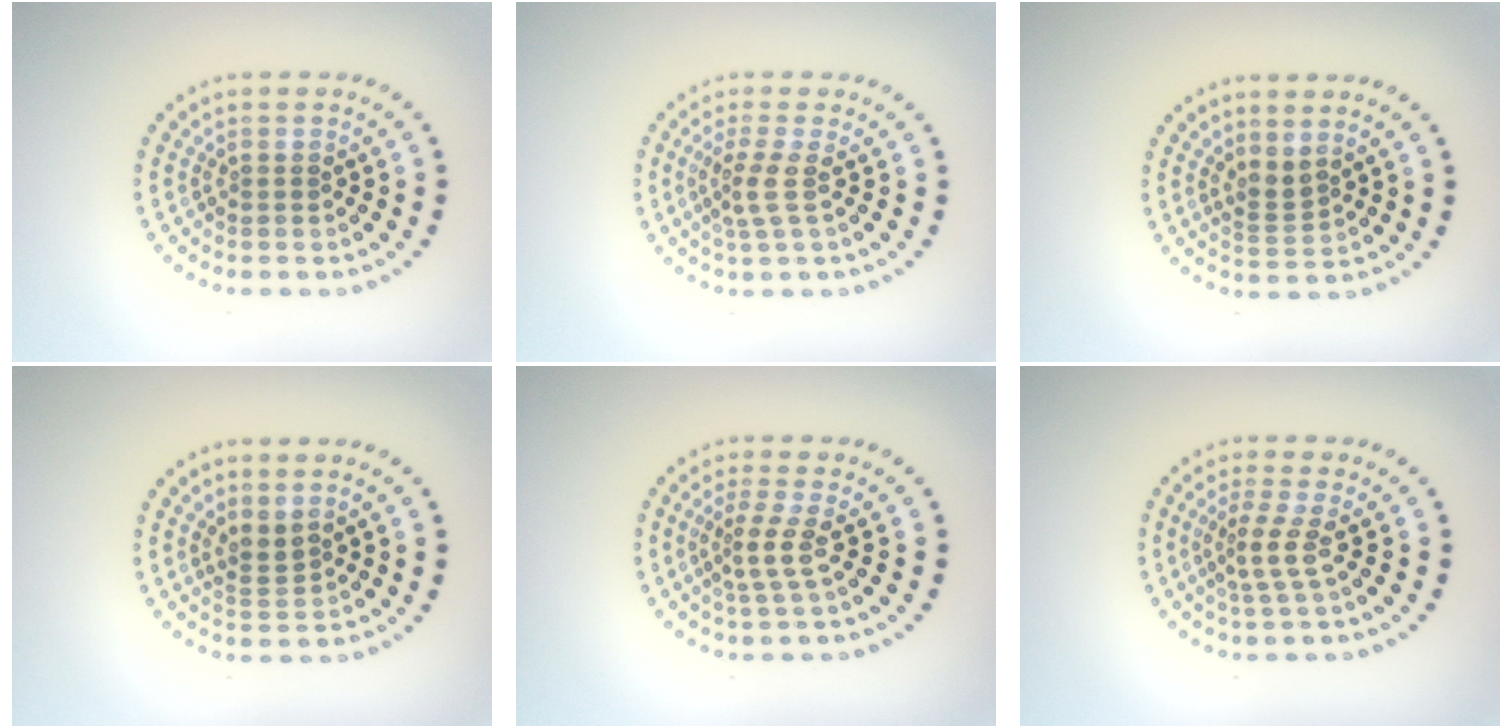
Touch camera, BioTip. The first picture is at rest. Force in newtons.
{"total": 2.2, "press": 1.6, "slide": 1.5}
{"total": 1.8, "press": 1.3, "slide": 1.1}
{"total": 1.8, "press": 1.4, "slide": 1.2}
{"total": 2.3, "press": 1.4, "slide": 1.8}
{"total": 2.2, "press": 1.5, "slide": 1.7}